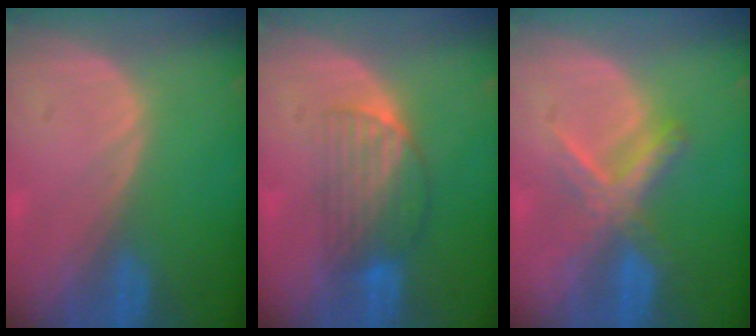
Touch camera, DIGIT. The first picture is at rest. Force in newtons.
{"total": 6.5, "press": 5.7, "slide": 3.2}
{"total": 5.7, "press": 5.7, "slide": 0.4}